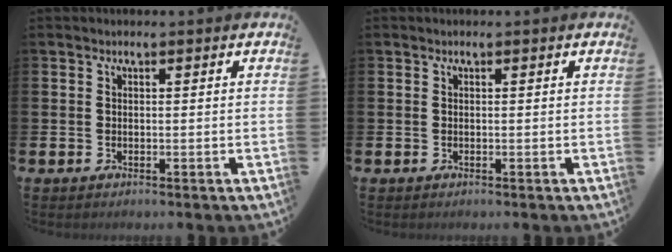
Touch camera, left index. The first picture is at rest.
{"total": 0.0}